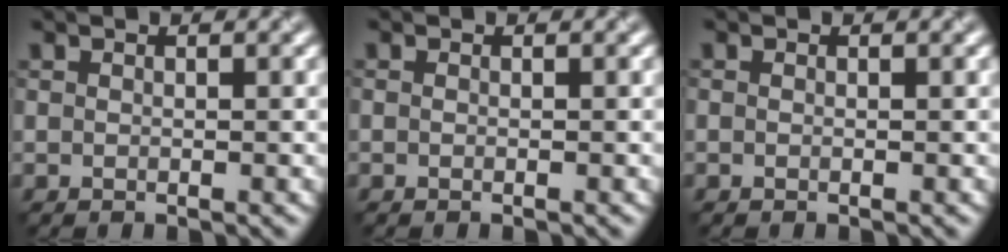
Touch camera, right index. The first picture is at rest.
{"total": 0.0}
{"total": 0.0}